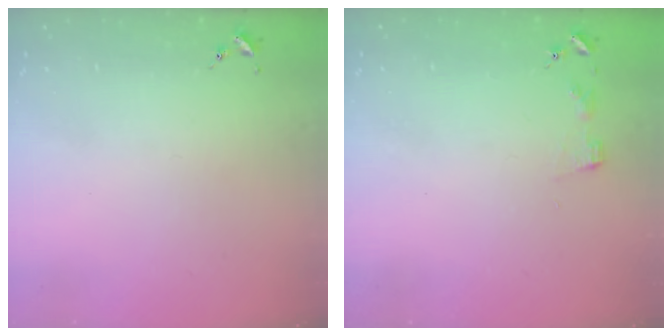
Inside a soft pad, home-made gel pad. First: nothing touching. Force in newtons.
{"total": 2.9, "press": 2.9, "slide": 0.3}